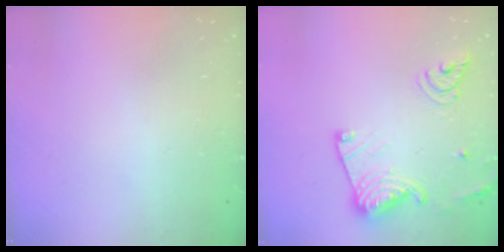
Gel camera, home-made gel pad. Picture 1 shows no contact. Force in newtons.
{"total": 17.0, "press": 16.9, "slide": 1.7}